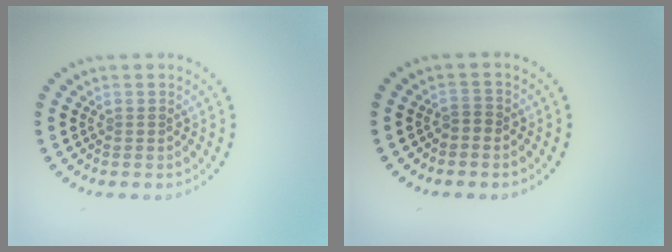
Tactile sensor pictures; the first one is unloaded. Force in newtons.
{"total": 0.9, "press": 0.7, "slide": 0.6}